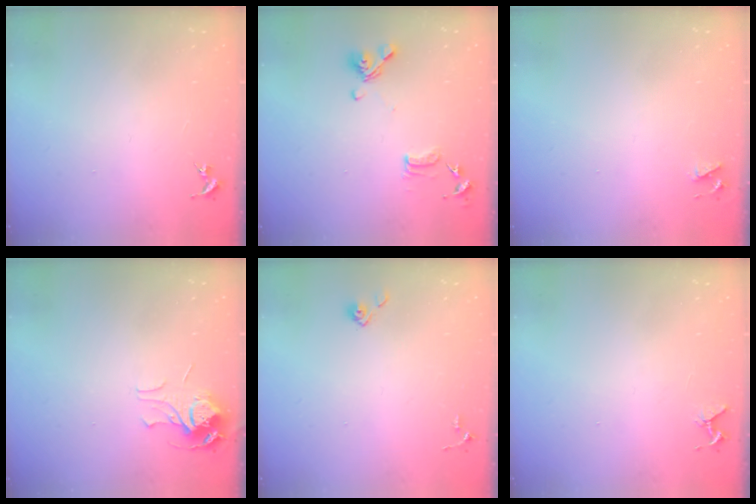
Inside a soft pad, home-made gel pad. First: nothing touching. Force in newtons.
{"total": 12.9, "press": 12.8, "slide": 1.9}
{"total": 4.1, "press": 4.0, "slide": 0.7}
{"total": 7.1, "press": 7.1, "slide": 0.2}
{"total": 4.0, "press": 4.0, "slide": 0.4}
{"total": 4.2, "press": 4.2, "slide": 0.4}